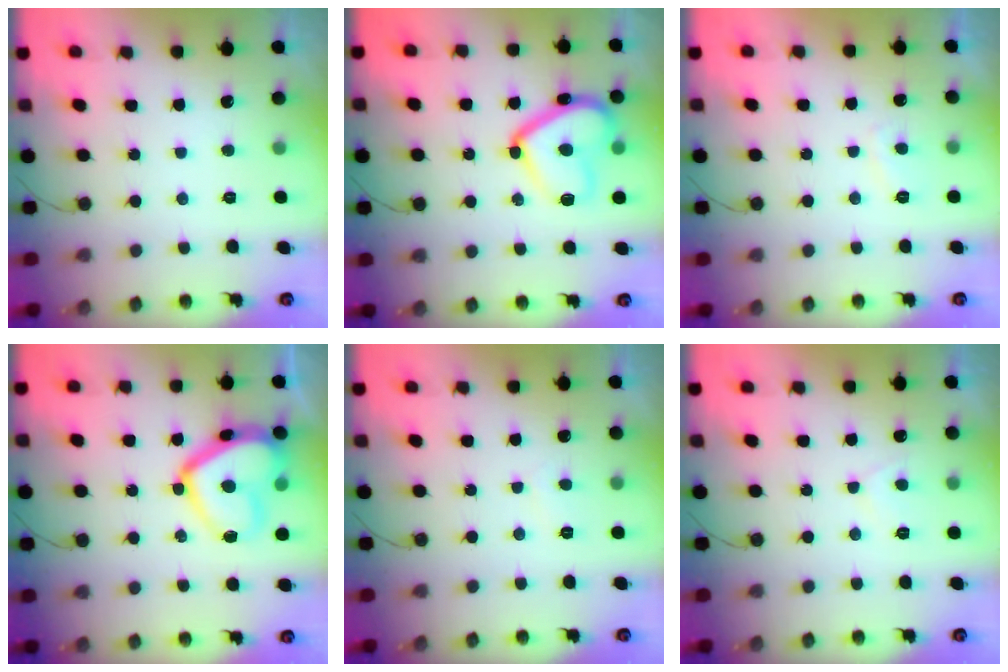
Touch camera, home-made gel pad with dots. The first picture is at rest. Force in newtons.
{"total": 15.8, "press": 15.8, "slide": 1.1}
{"total": 2.7, "press": 2.5, "slide": 0.8}
{"total": 16.1, "press": 16.1, "slide": 1.4}
{"total": 2.7, "press": 2.7, "slide": 0.4}
{"total": 4.7, "press": 4.7, "slide": 0.4}